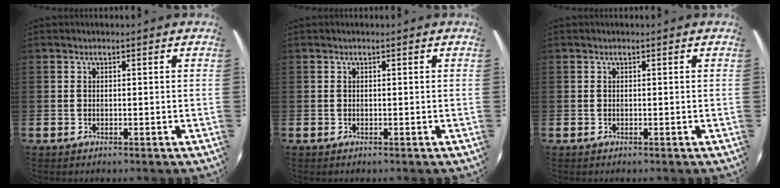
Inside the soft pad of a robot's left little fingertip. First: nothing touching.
{"total": 0.0}
{"total": 0.0}